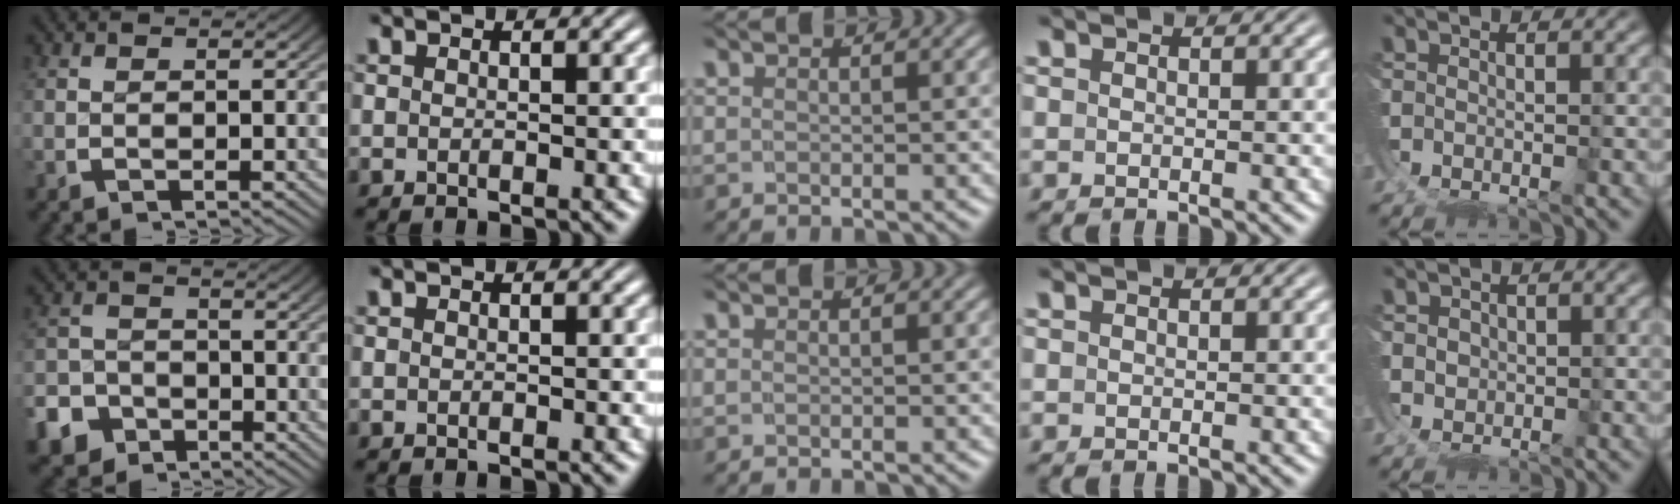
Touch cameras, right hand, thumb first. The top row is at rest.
{"thumb": {"total": 7.6, "force": [-4.9, 5.6, 1.4], "torque": [-0.018, -0.034, -0.087]}, "little": {"total": 1.3, "force": [0.4, 1.2, 0.0], "torque": [-0.002, -0.002, 0.011]}}